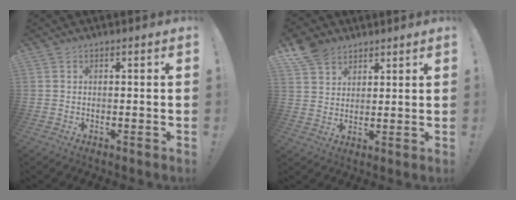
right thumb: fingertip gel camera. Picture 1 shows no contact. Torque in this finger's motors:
{"motor_torque": [-0.44, 0.65, -0.06, 0.22, 0.12]}